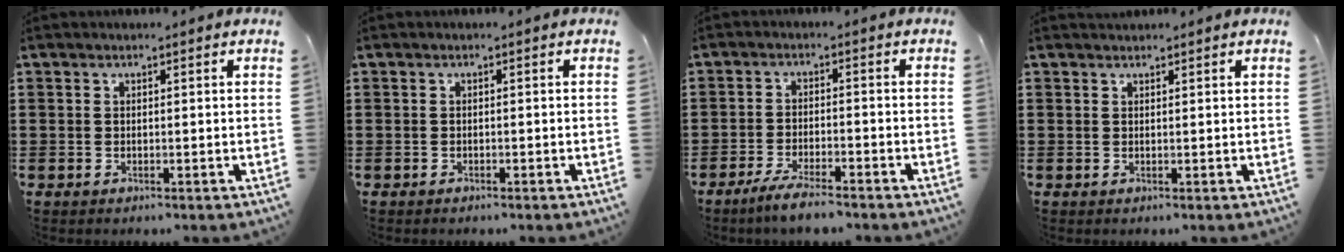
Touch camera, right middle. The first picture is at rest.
{"total": 0.0}
{"total": 4.0, "force": [-3.4, 0.1, 2.1], "torque": [-0.049, -0.006, -0.067]}
{"total": 0.7, "force": [0.7, 0.2, 0.0], "torque": [-0.001, 0.001, 0.014]}